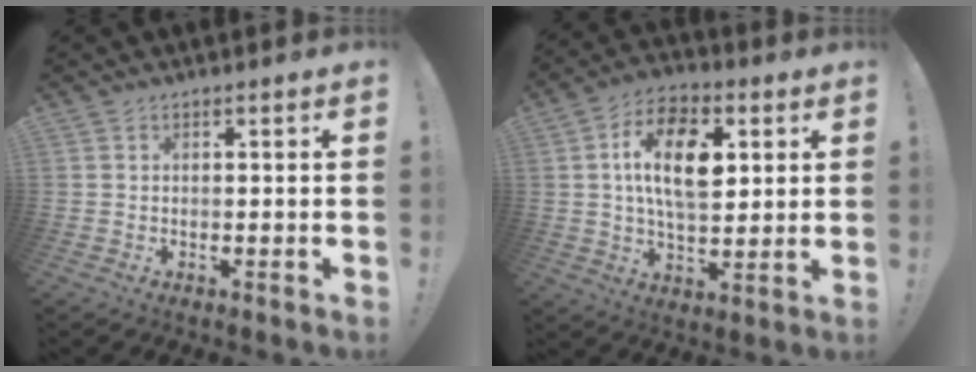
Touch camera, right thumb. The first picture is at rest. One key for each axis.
{"total": 16.0, "fx": 3.8, "fy": 9.1, "fz": 12.6, "tx": -0.221, "ty": 0.003, "tz": 0.065}